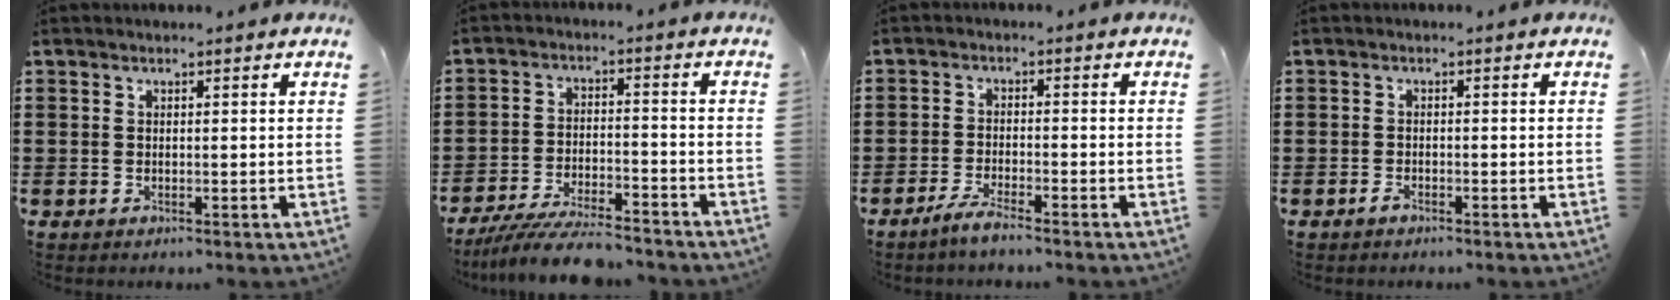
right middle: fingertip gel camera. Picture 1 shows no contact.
{"total": 7.7, "force": [-7.1, 0.9, 2.7], "torque": [-0.052, 0.008, -0.136]}
{"total": 3.1, "force": [-2.8, 0.2, 1.4], "torque": [-0.031, 0.003, -0.056]}
{"total": 1.3, "force": [-1.1, 0.5, 0.6], "torque": [-0.014, -0.002, -0.021]}